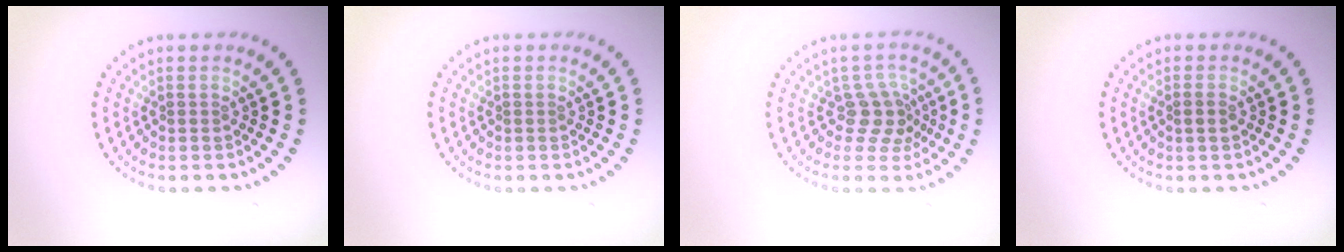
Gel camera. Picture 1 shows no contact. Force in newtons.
{"total": 0.0}
{"total": 2.9, "press": 2.4, "slide": 1.7}
{"total": 0.9, "press": 0.8, "slide": 0.4}